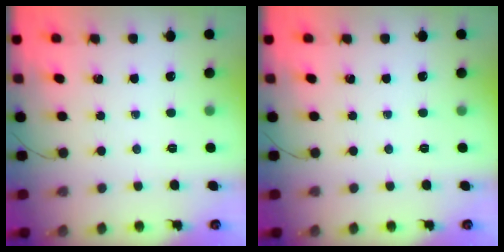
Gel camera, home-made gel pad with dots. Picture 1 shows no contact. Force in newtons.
{"total": 0.0}